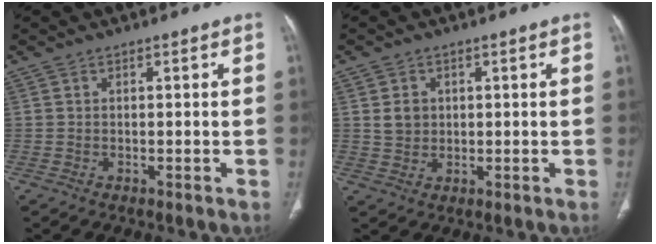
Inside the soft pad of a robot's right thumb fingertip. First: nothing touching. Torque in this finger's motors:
{"motor_torque": [0.52, 0.65, -0.06, -0.65, -0.08]}